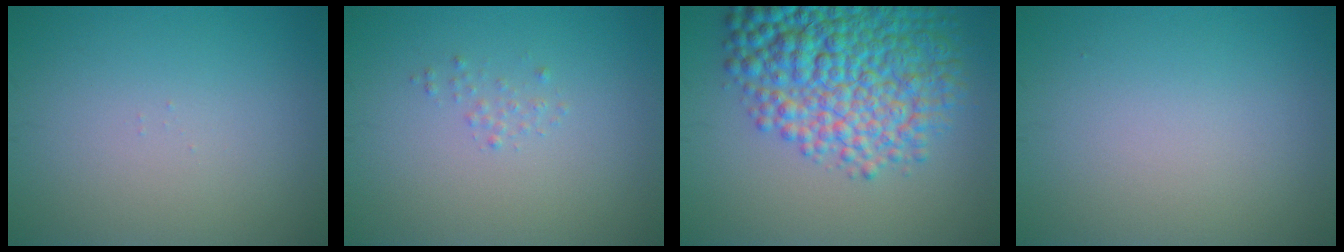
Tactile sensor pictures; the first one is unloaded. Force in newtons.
{"total": 0.7, "press": 0.7, "slide": 0.1}
{"total": 10.1, "press": 10.1, "slide": 0.3}
{"total": 0.0}